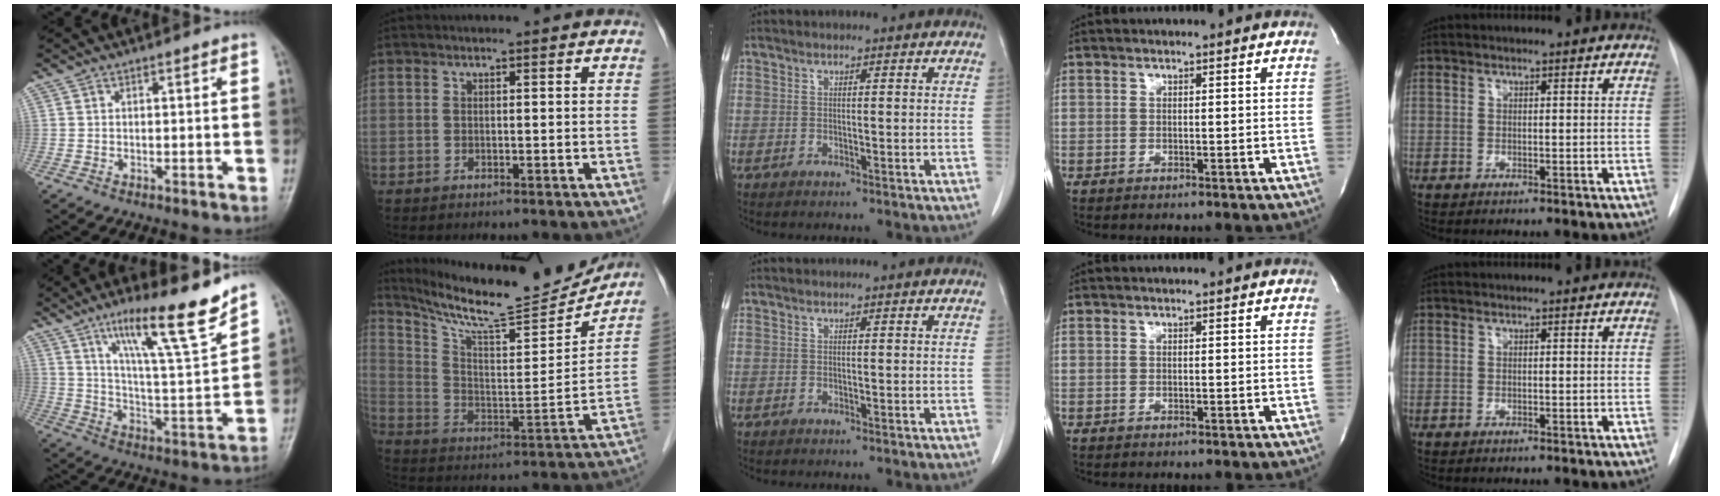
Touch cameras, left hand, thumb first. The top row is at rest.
{"thumb": {"total": 16.3, "force": [11.3, 1.6, 11.7], "torque": [-0.177, -0.069, 0.190]}, "index": {"total": 18.8, "force": [17.8, 0.9, 5.9], "torque": [-0.116, -0.047, 0.280]}}